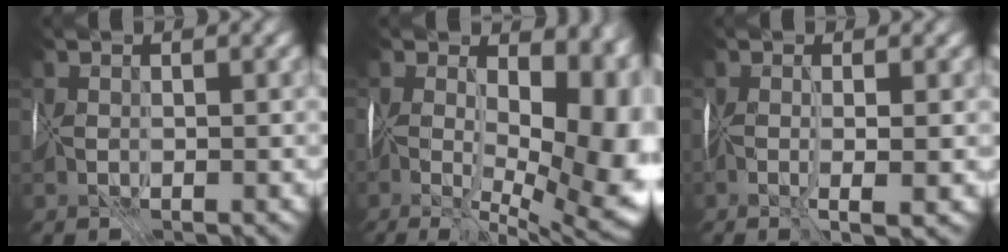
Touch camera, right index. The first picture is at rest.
{"total": 18.5, "force": [-1.0, 10.1, 15.4], "torque": [-0.168, -0.022, 0.029]}
{"total": 3.1, "force": [-0.7, 0.2, 3.0], "torque": [-0.057, -0.013, -0.004]}